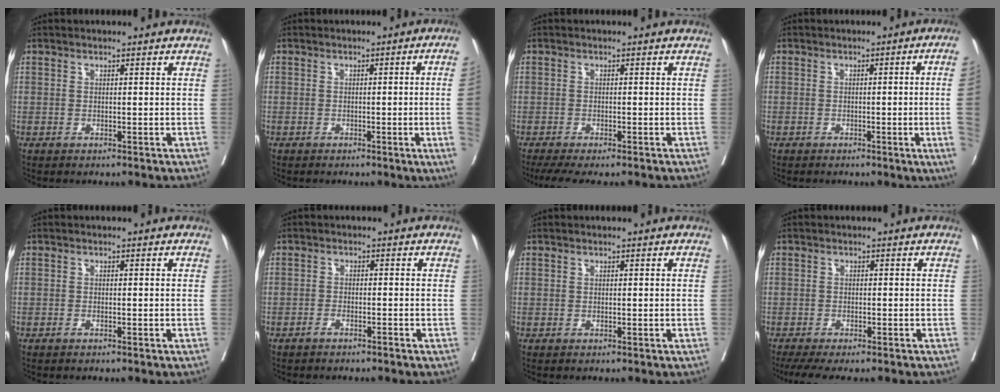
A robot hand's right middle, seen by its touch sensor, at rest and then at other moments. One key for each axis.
{"total": 6.5, "fx": -1.0, "fy": -2.1, "fz": 6.1, "tx": -0.059, "ty": -0.012, "tz": -0.013}
{"total": 6.2, "fx": -4.9, "fy": 1.2, "fz": 3.5, "tx": -0.050, "ty": -0.013, "tz": -0.080}
{"total": 7.6, "fx": -1.2, "fy": -2.1, "fz": 7.2, "tx": -0.067, "ty": -0.013, "tz": -0.017}
{"total": 0.5, "fx": -0.4, "fy": 0.1, "fz": 0.3, "tx": -0.011, "ty": -0.001, "tz": -0.008}
{"total": 1.4, "fx": -1.2, "fy": 0.1, "fz": 0.7, "tx": -0.015, "ty": 0.001, "tz": -0.021}
{"total": 0.0}
{"total": 7.4, "fx": -6.1, "fy": 1.5, "fz": 4.0, "tx": -0.057, "ty": -0.010, "tz": -0.096}